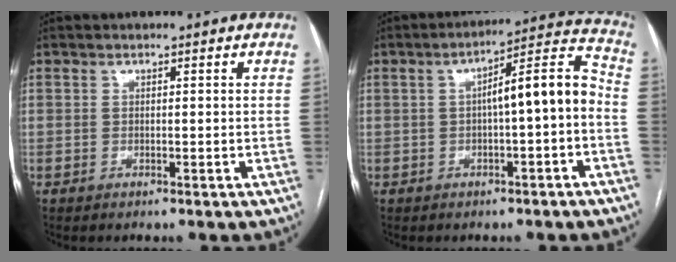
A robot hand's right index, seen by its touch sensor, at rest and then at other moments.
{"total": 9.3, "force": [-1.0, 1.3, 9.1], "torque": [-0.129, 0.037, -0.013]}